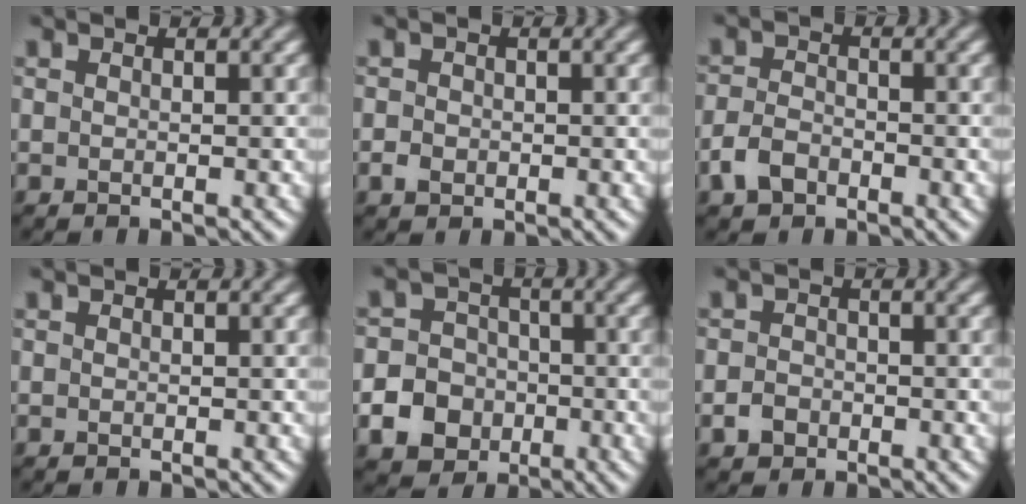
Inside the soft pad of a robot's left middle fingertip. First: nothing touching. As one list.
[{"total": 1.1, "force": [-0.8, 0.8, 0.2], "torque": [-0.001, -0.002, -0.015]}, {"total": 2.8, "force": [-2.2, 1.4, 1.0], "torque": [-0.024, -0.001, -0.048]}, {"total": 0.0}, {"total": 8.0, "force": [-4.0, 6.8, 1.6], "torque": [-0.031, -0.026, -0.084]}, {"total": 1.6, "force": [-1.2, 0.9, 0.2], "torque": [0.002, 0.001, -0.023]}]